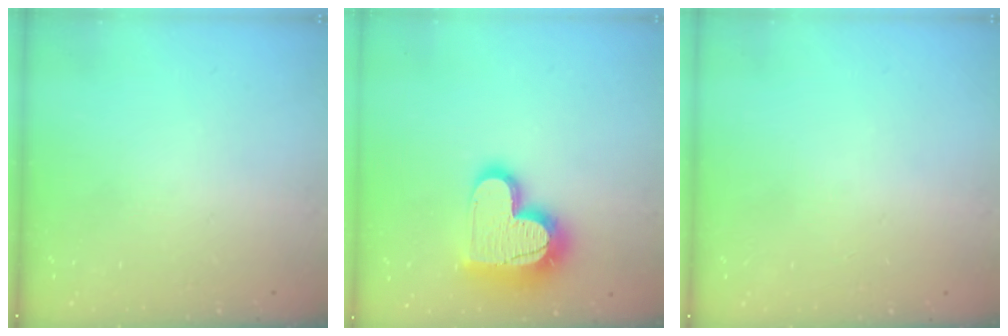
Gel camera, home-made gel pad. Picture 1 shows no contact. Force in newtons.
{"total": 17.9, "press": 17.8, "slide": 1.3}
{"total": 0.6, "press": 0.6, "slide": 0.2}